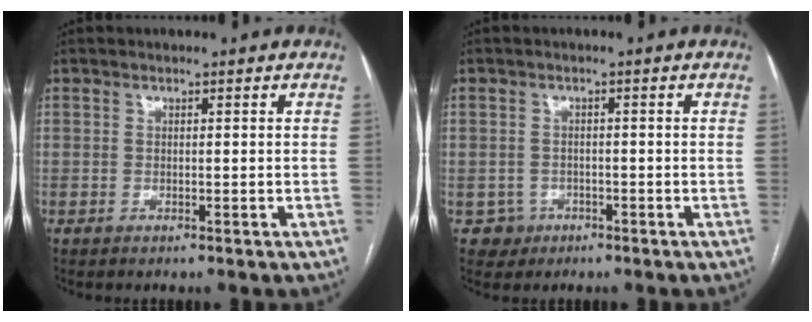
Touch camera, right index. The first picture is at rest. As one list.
[{"total": 3.1, "force": [-1.2, 2.9, -0.3], "torque": [0.016, 0.015, -0.016]}]